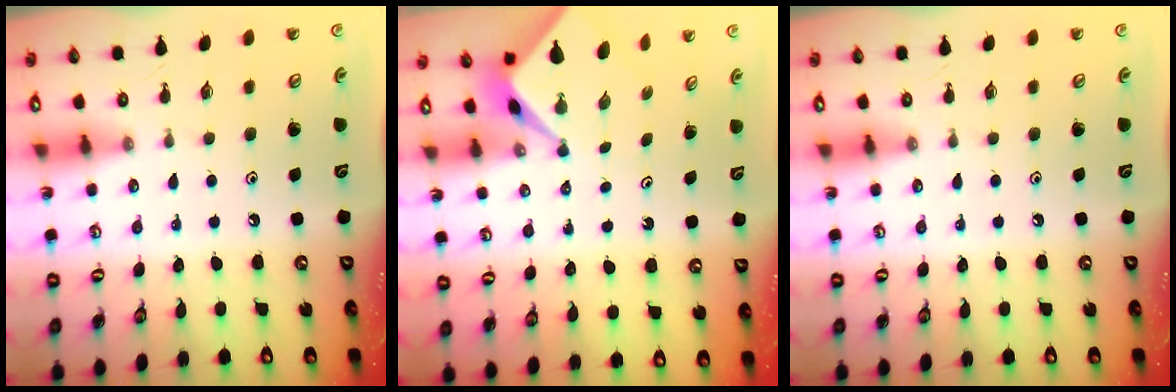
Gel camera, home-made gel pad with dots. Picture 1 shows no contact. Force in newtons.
{"total": 2.1, "press": 2.1, "slide": 0.3}
{"total": 0.0}